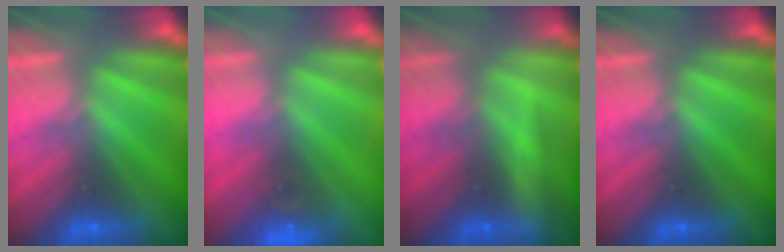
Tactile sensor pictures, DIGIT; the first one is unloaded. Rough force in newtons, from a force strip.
{"total": 3.5}
{"total": 2.2}
{"total": 0.0}